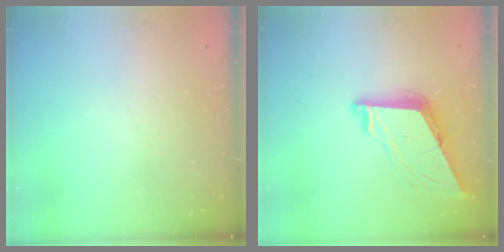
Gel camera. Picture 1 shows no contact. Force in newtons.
{"total": 8.4, "press": 8.4, "slide": 0.9}